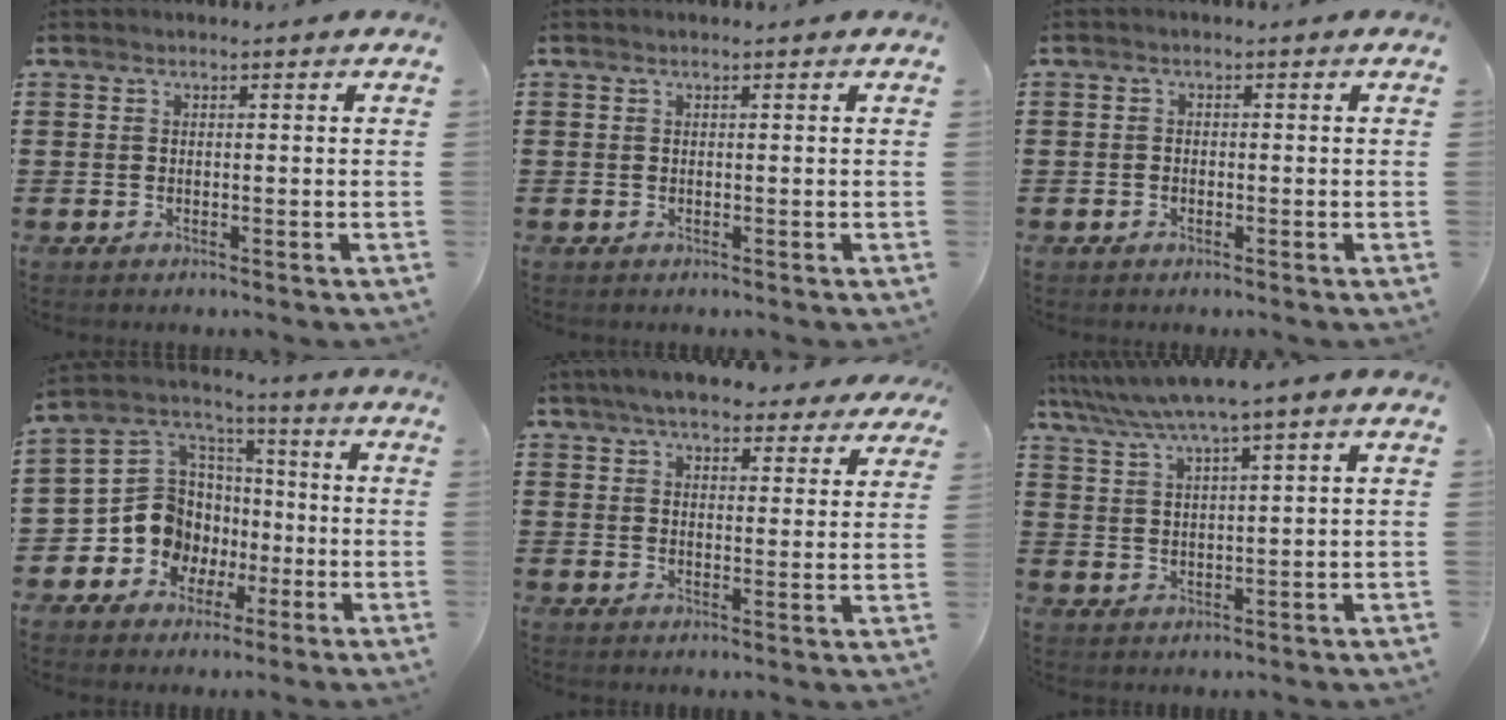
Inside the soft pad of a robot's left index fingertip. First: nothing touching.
{"total": 0.0}
{"total": 0.9, "force": [-0.5, 0.6, 0.3], "torque": [-0.008, 0.000, -0.012]}
{"total": 10.9, "force": [-2.8, 9.9, 3.5], "torque": [-0.125, 0.000, -0.048]}
{"total": 5.9, "force": [5.3, 1.3, 2.1], "torque": [-0.052, -0.011, 0.097]}
{"total": 5.3, "force": [3.9, -0.3, 3.5], "torque": [-0.078, -0.013, 0.065]}